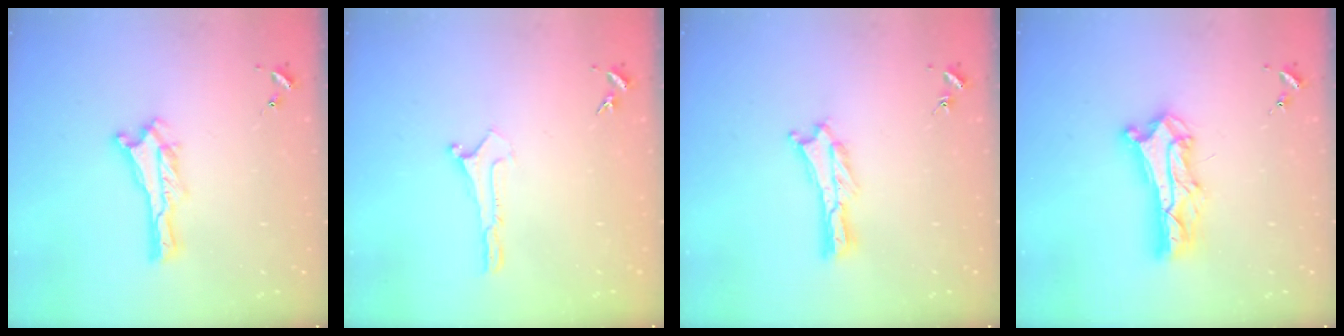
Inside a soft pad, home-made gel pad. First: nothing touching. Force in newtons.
{"total": 0.0}
{"total": 0.7, "press": 0.7, "slide": 0.2}
{"total": 9.6, "press": 9.6, "slide": 0.9}